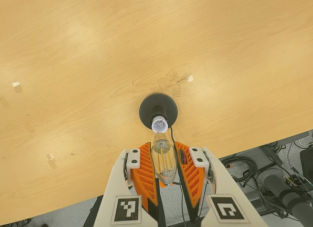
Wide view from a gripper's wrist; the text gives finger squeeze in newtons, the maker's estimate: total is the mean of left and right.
{"total": 13.7, "left": 14.2, "right": 13.2}